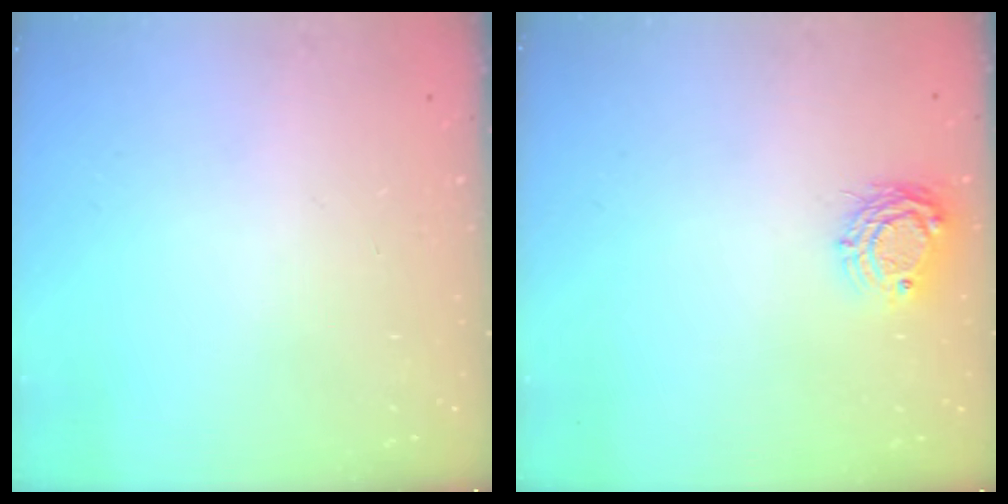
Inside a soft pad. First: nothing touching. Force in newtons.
{"total": 7.7, "press": 7.7, "slide": 0.4}